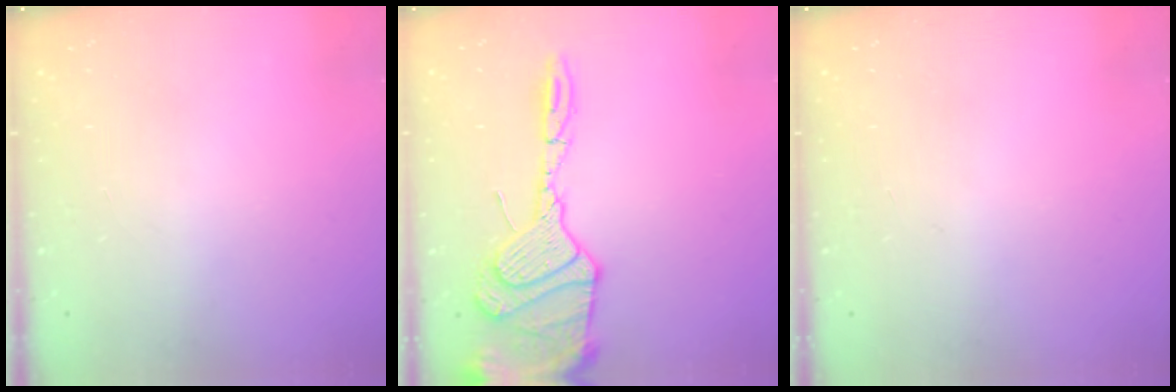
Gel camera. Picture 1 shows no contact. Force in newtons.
{"total": 18.6, "press": 18.4, "slide": 3.1}
{"total": 1.0, "press": 0.0, "slide": 1.0}